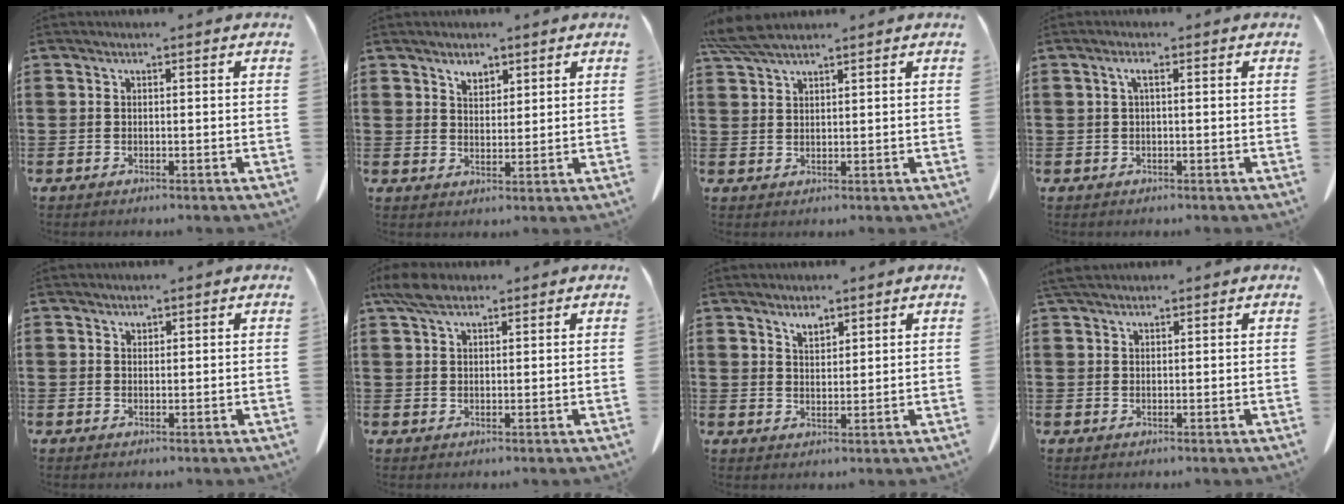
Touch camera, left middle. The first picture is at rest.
{"total": 2.6, "force": [2.1, 1.3, 0.8], "torque": [-0.013, -0.001, 0.039]}
{"total": 4.5, "force": [3.7, 0.6, 2.5], "torque": [-0.059, -0.005, 0.072]}
{"total": 1.6, "force": [0.2, 0.3, 1.6], "torque": [-0.031, 0.002, 0.004]}
{"total": 0.8, "force": [0.8, 0.3, 0.0], "torque": [-0.003, -0.003, 0.018]}
{"total": 4.0, "force": [2.6, 1.6, 2.6], "torque": [-0.059, 0.005, 0.051]}
{"total": 2.2, "force": [1.9, 0.6, 0.7], "torque": [-0.017, -0.001, 0.037]}
{"total": 2.1, "force": [1.8, 0.6, 1.0], "torque": [-0.025, 0.002, 0.036]}